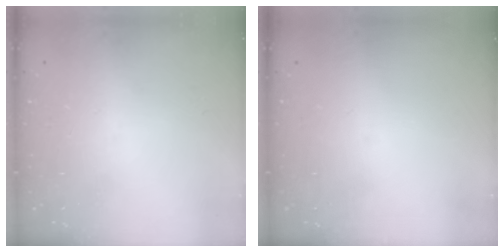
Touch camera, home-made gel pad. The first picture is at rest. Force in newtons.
{"total": 0.0}